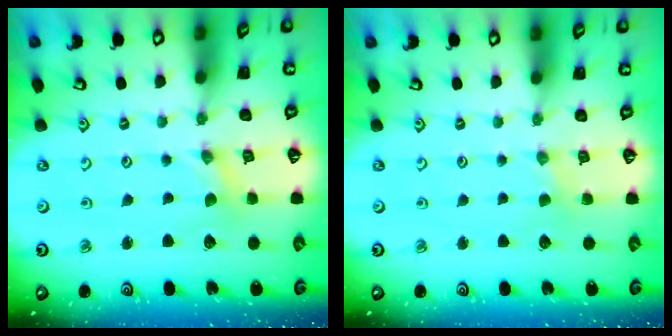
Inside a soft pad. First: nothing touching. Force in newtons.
{"total": 1.2, "press": 1.2, "slide": 0.2}